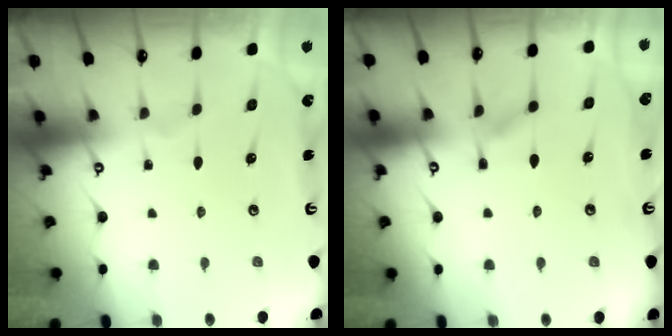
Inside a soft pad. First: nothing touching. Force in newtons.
{"total": 4.7, "press": 4.7, "slide": 0.4}